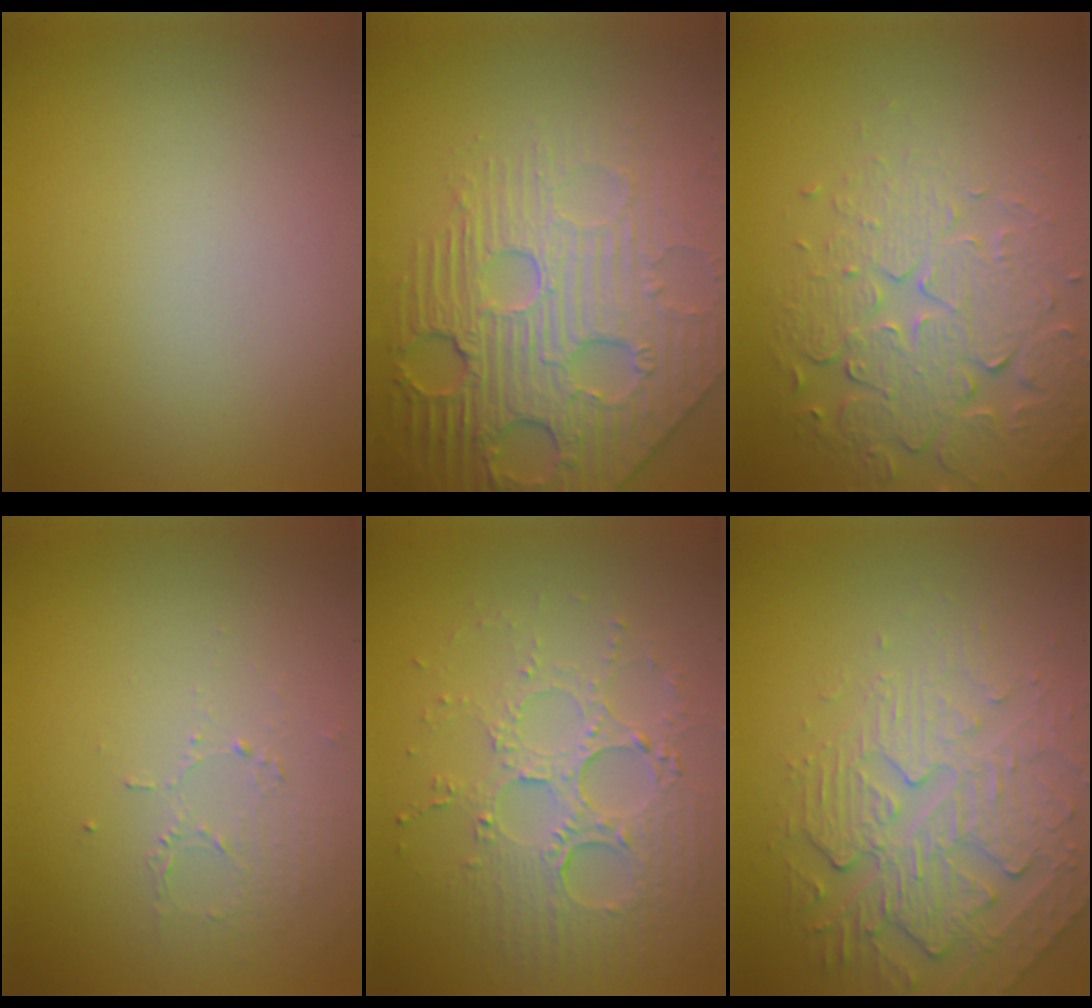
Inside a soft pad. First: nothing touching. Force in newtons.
{"total": 8.2, "press": 6.0, "slide": 5.6}
{"total": 5.7, "press": 4.7, "slide": 3.1}
{"total": 1.3, "press": 0.6, "slide": 1.1}
{"total": 3.9, "press": 3.6, "slide": 1.4}
{"total": 4.3, "press": 4.0, "slide": 1.7}